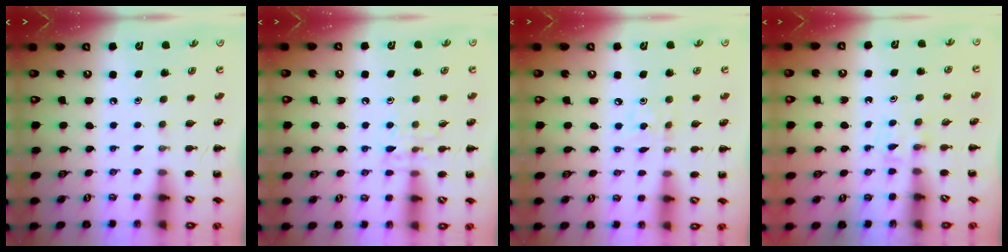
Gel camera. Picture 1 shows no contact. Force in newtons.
{"total": 7.2, "press": 7.1, "slide": 1.1}
{"total": 3.5, "press": 3.3, "slide": 1.2}
{"total": 2.8, "press": 2.5, "slide": 1.1}